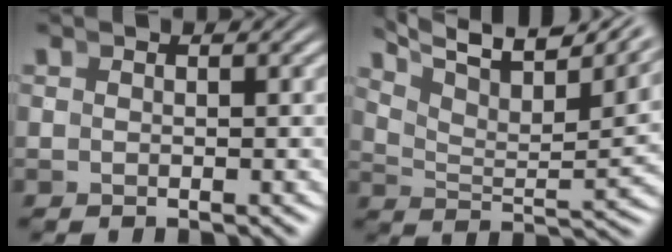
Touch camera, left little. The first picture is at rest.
{"total": 9.6, "force": [7.2, 2.9, 5.6], "torque": [-0.085, 0.027, 0.099]}